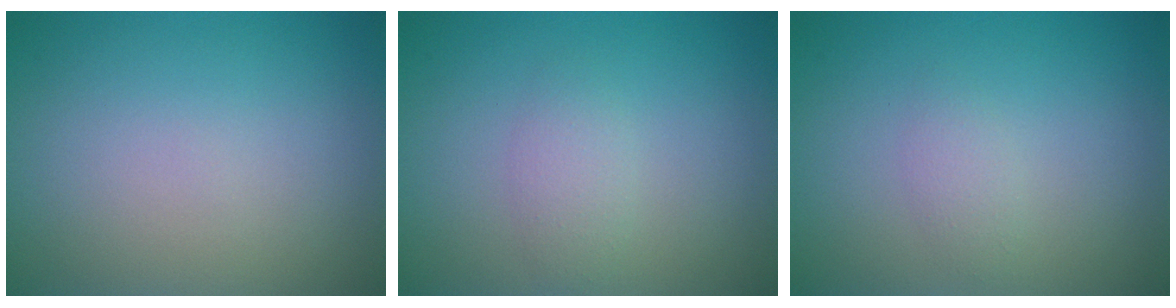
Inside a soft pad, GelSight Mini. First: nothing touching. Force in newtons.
{"total": 1.6, "press": 1.6, "slide": 0.2}
{"total": 1.1, "press": 1.1, "slide": 0.1}